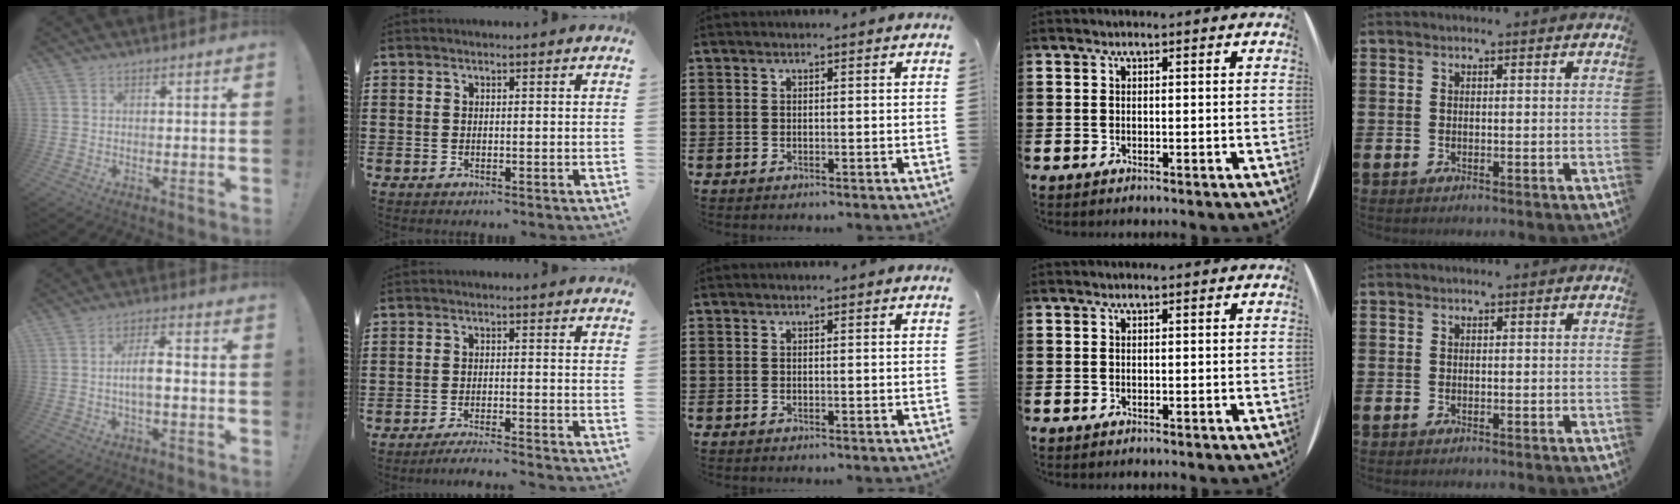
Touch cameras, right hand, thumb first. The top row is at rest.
{"thumb": {"total": 6.8, "force": [-0.9, 2.3, 6.3], "torque": [-0.109, 0.009, -0.020]}, "index": {"total": 2.9, "force": [-2.8, -0.5, 0.5], "torque": [-0.009, -0.004, -0.056]}}